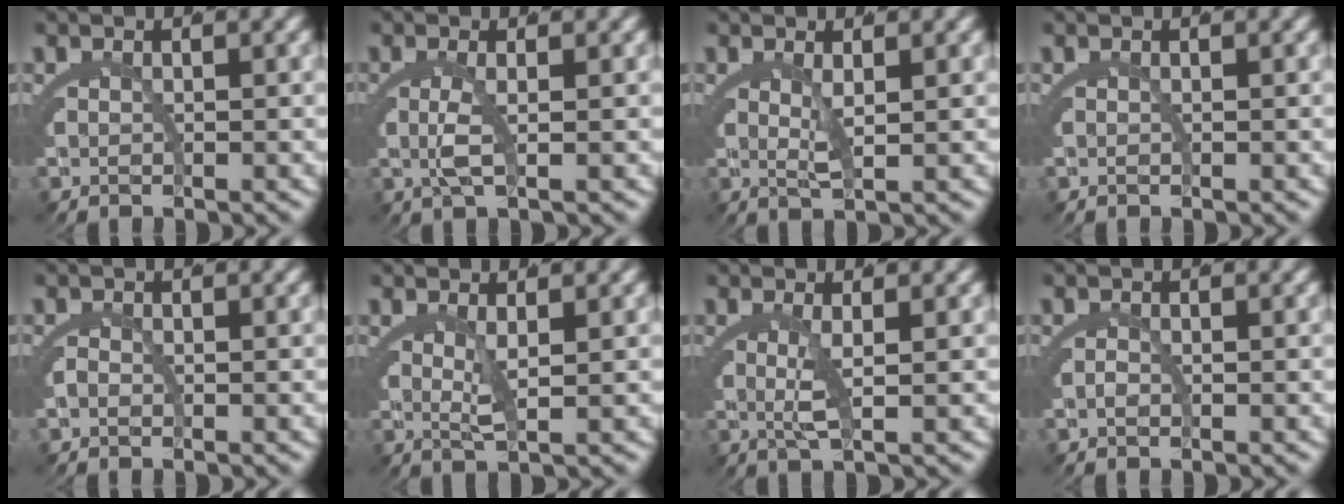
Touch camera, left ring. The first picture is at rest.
{"total": 2.5, "force": [0.2, -0.4, 2.5], "torque": [-0.052, -0.006, 0.008]}
{"total": 2.2, "force": [0.8, -0.6, 1.9], "torque": [-0.029, -0.011, 0.023]}
{"total": 0.0}
{"total": 0.6, "force": [-0.4, -0.1, 0.3], "torque": [-0.013, -0.005, -0.007]}
{"total": 2.5, "force": [0.9, -0.5, 2.3], "torque": [-0.035, -0.010, 0.025]}
{"total": 2.9, "force": [0.6, -0.2, 2.9], "torque": [-0.053, -0.008, 0.016]}
{"total": 0.6, "force": [-0.3, -0.4, 0.2], "torque": [-0.005, -0.005, -0.006]}